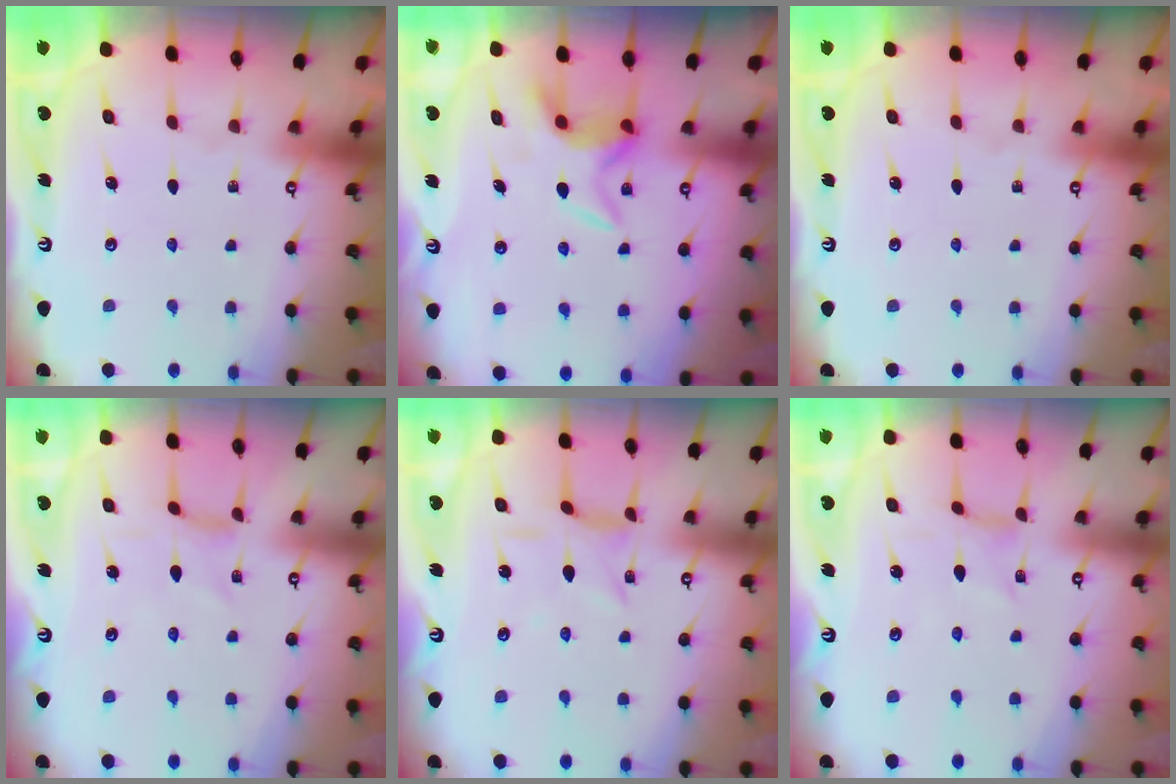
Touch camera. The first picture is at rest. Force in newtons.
{"total": 5.3, "press": 5.3, "slide": 0.7}
{"total": 0.0}
{"total": 0.0}
{"total": 2.9, "press": 2.9, "slide": 0.2}
{"total": 0.0}